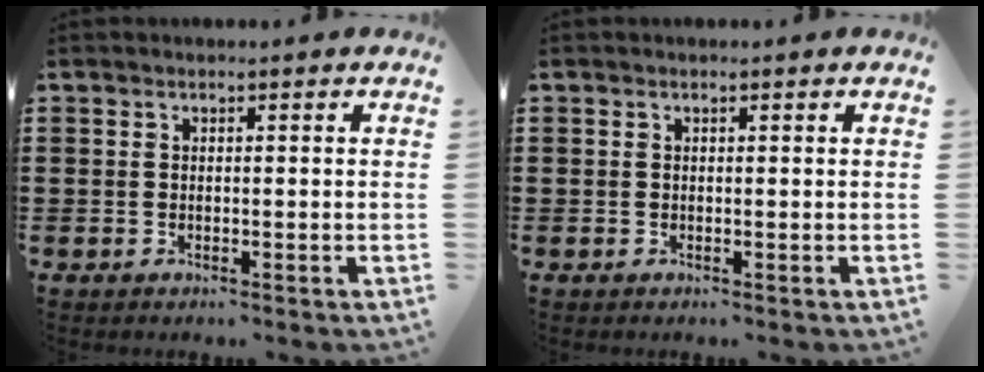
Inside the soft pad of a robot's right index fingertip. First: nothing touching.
{"total": 0.0}